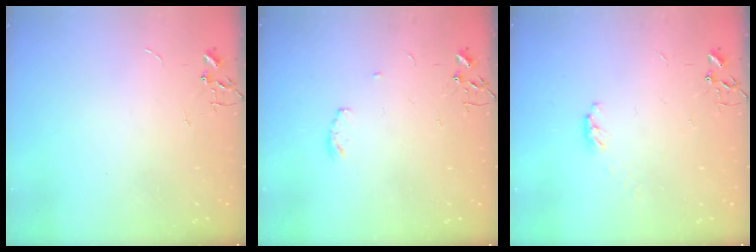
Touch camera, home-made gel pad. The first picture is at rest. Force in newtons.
{"total": 4.0, "press": 3.9, "slide": 0.6}
{"total": 3.5, "press": 3.4, "slide": 0.3}